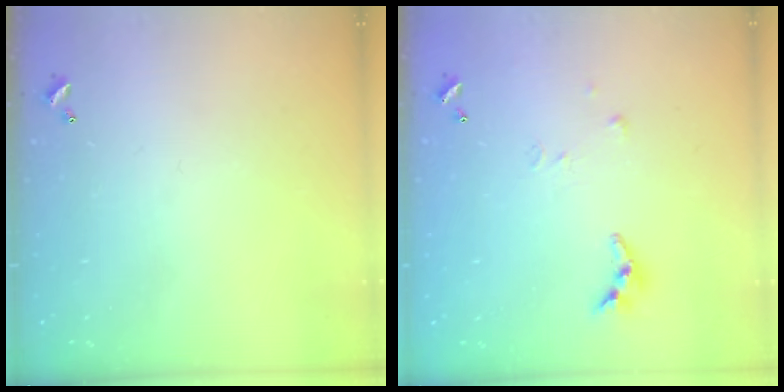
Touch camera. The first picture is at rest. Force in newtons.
{"total": 5.7, "press": 5.7, "slide": 0.4}